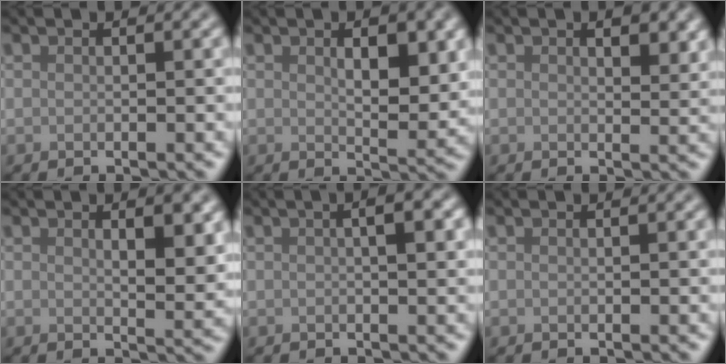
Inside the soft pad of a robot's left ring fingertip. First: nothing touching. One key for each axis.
{"total": 4.4, "fx": 1.3, "fy": 2.0, "fz": 3.7, "tx": -0.056, "ty": -0.007, "tz": 0.025}
{"total": 2.7, "fx": 1.3, "fy": 1.2, "fz": 2.0, "tx": -0.023, "ty": -0.003, "tz": 0.024}
{"total": 3.8, "fx": 1.4, "fy": 1.3, "fz": 3.2, "tx": -0.044, "ty": -0.008, "tz": 0.025}
{"total": 2.2, "fx": 0.5, "fy": 0.4, "fz": 2.1, "tx": -0.027, "ty": 0.008, "tz": 0.007}
{"total": 0.0}